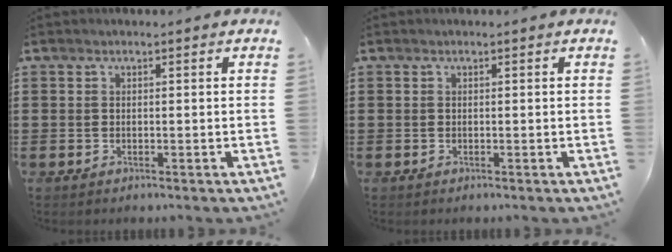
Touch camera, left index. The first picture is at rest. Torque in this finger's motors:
{"motor_torque": [-0.02, -0.02, 0.00, 0.00]}